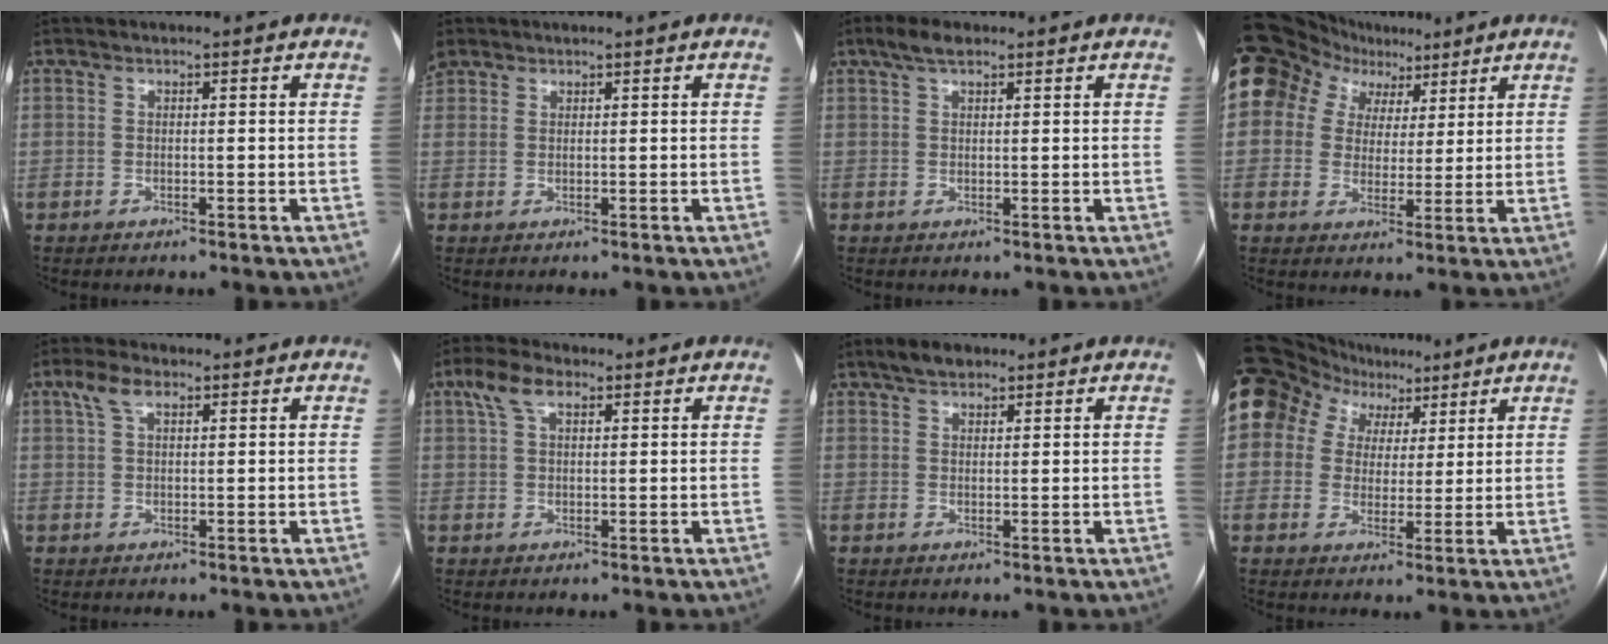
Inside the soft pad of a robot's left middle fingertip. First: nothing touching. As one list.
[{"total": 0.7, "force": [0.6, -0.2, -0.3], "torque": [-0.004, 0.002, 0.023]}, {"total": 3.4, "force": [2.4, 1.2, 2.2], "torque": [-0.049, 0.015, 0.045]}, {"total": 17.7, "force": [9.9, 12.8, 7.1], "torque": [-0.198, 0.080, 0.181]}, {"total": 3.6, "force": [2.0, 1.5, 2.7], "torque": [-0.063, 0.021, 0.043]}, {"total": 4.8, "force": [2.5, 2.1, 3.5], "torque": [-0.079, 0.025, 0.051]}, {"total": 3.4, "force": [2.6, 1.6, 1.6], "torque": [-0.035, 0.013, 0.045]}, {"total": 18.5, "force": [10.4, 13.5, 7.4], "torque": [-0.217, 0.082, 0.192]}]